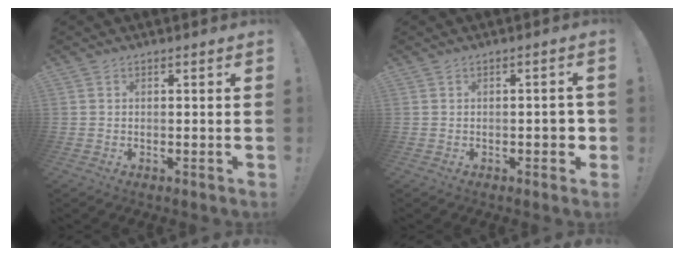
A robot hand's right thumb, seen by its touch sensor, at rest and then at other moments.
{"total": 3.8, "force": [-1.0, 2.1, 3.0], "torque": [-0.038, 0.010, -0.017]}